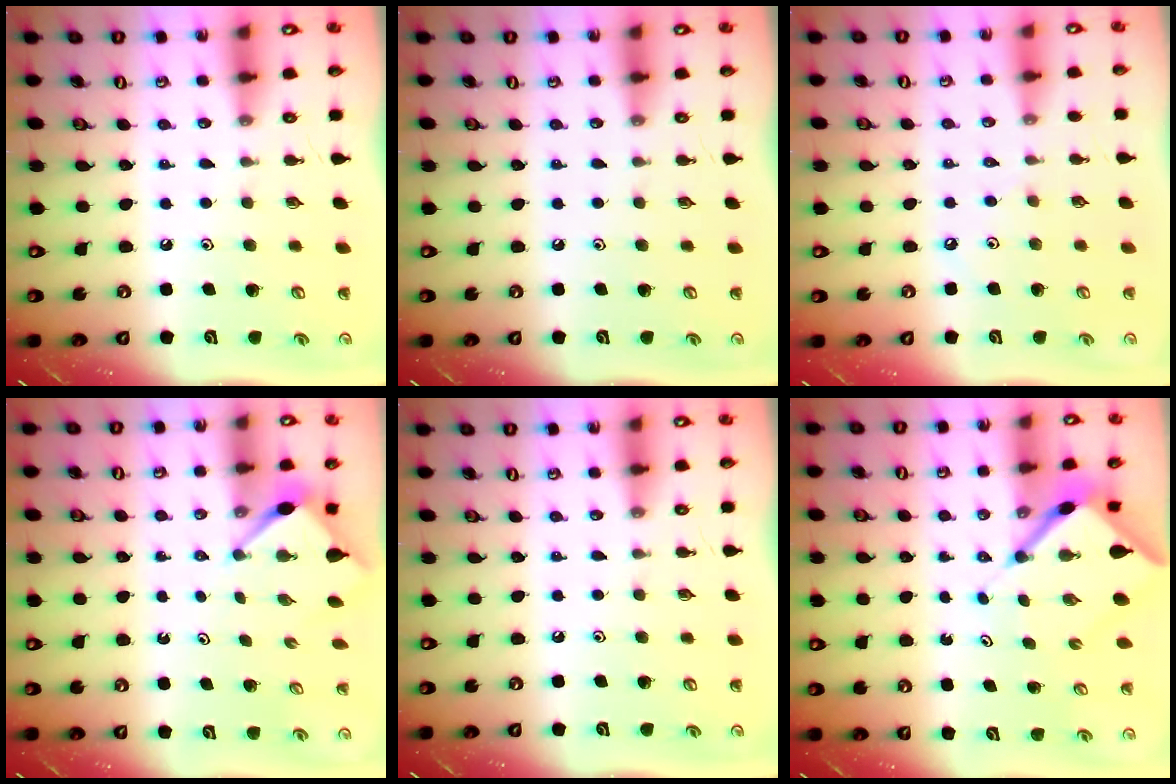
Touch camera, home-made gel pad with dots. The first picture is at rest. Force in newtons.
{"total": 0.0}
{"total": 1.9, "press": 1.8, "slide": 0.5}
{"total": 3.4, "press": 3.4, "slide": 0.3}
{"total": 0.0}
{"total": 7.1, "press": 7.1, "slide": 0.4}